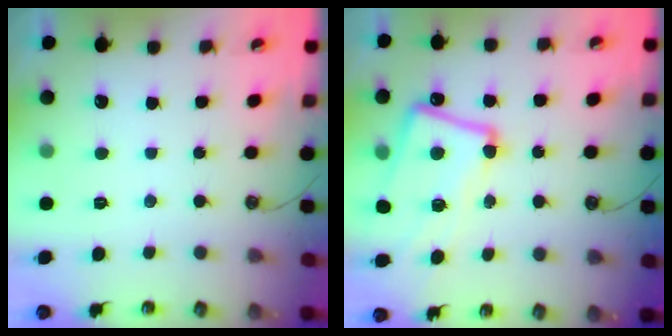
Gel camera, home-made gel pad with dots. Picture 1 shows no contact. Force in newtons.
{"total": 7.9, "press": 7.7, "slide": 1.6}